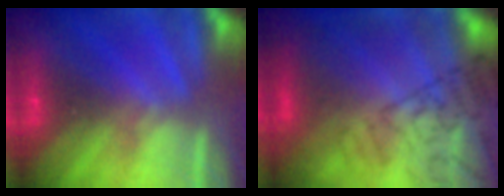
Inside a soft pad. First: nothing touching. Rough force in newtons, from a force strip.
{"total": 7.5}